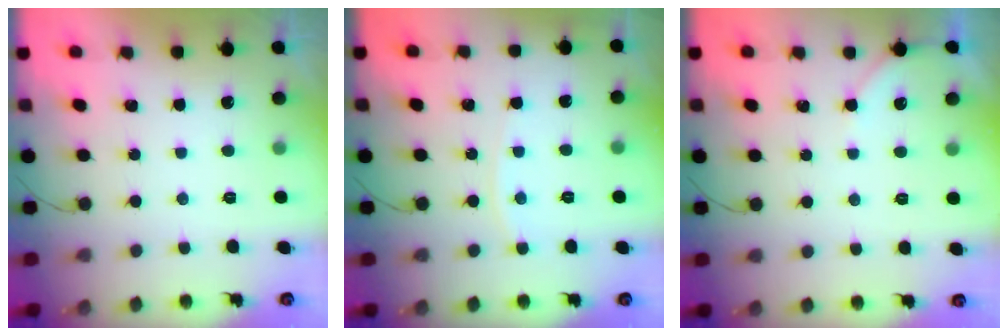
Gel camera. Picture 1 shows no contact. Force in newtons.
{"total": 2.6, "press": 2.5, "slide": 0.4}
{"total": 2.8, "press": 2.8, "slide": 0.4}